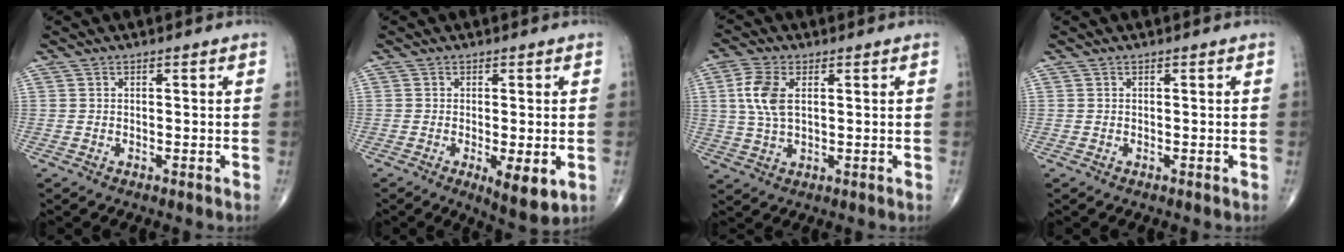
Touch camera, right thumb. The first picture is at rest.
{"total": 6.3, "force": [-1.6, 2.0, 5.8], "torque": [-0.090, -0.019, -0.022]}
{"total": 7.3, "force": [1.7, 3.9, 5.9], "torque": [-0.134, 0.004, 0.033]}
{"total": 0.0}